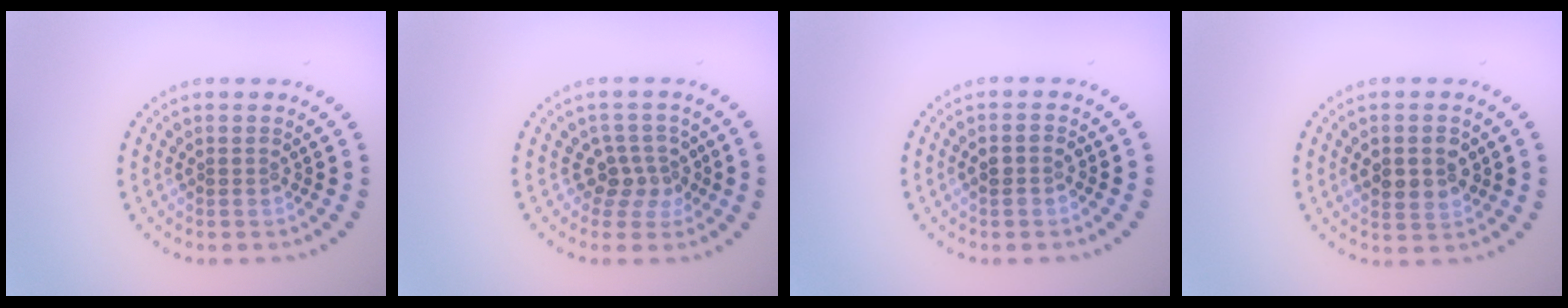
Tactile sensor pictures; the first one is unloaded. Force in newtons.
{"total": 2.8, "press": 2.1, "slide": 1.8}
{"total": 1.4, "press": 1.3, "slide": 0.2}
{"total": 3.2, "press": 3.2, "slide": 0.5}